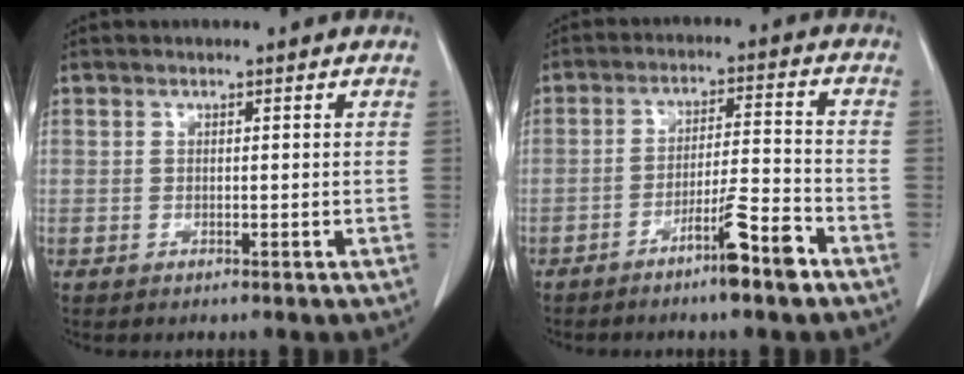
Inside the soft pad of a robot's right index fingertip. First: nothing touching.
{"total": 7.5, "force": [-4.9, -0.2, 5.6], "torque": [-0.090, 0.001, -0.085]}